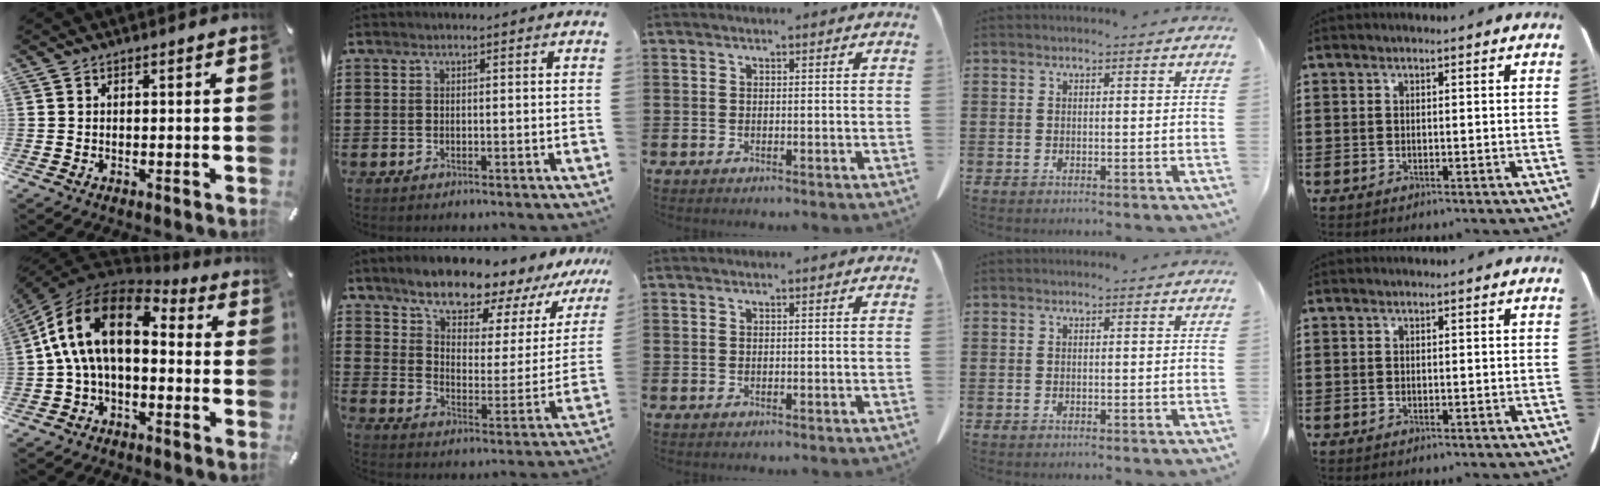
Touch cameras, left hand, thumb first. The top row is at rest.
{"thumb": {"total": 16.2, "force": [1.8, 9.5, 13.0], "torque": [-0.273, 0.011, 0.023]}, "index": {"total": 9.7, "force": [8.3, 3.1, 3.9], "torque": [-0.097, -0.060, 0.140]}}